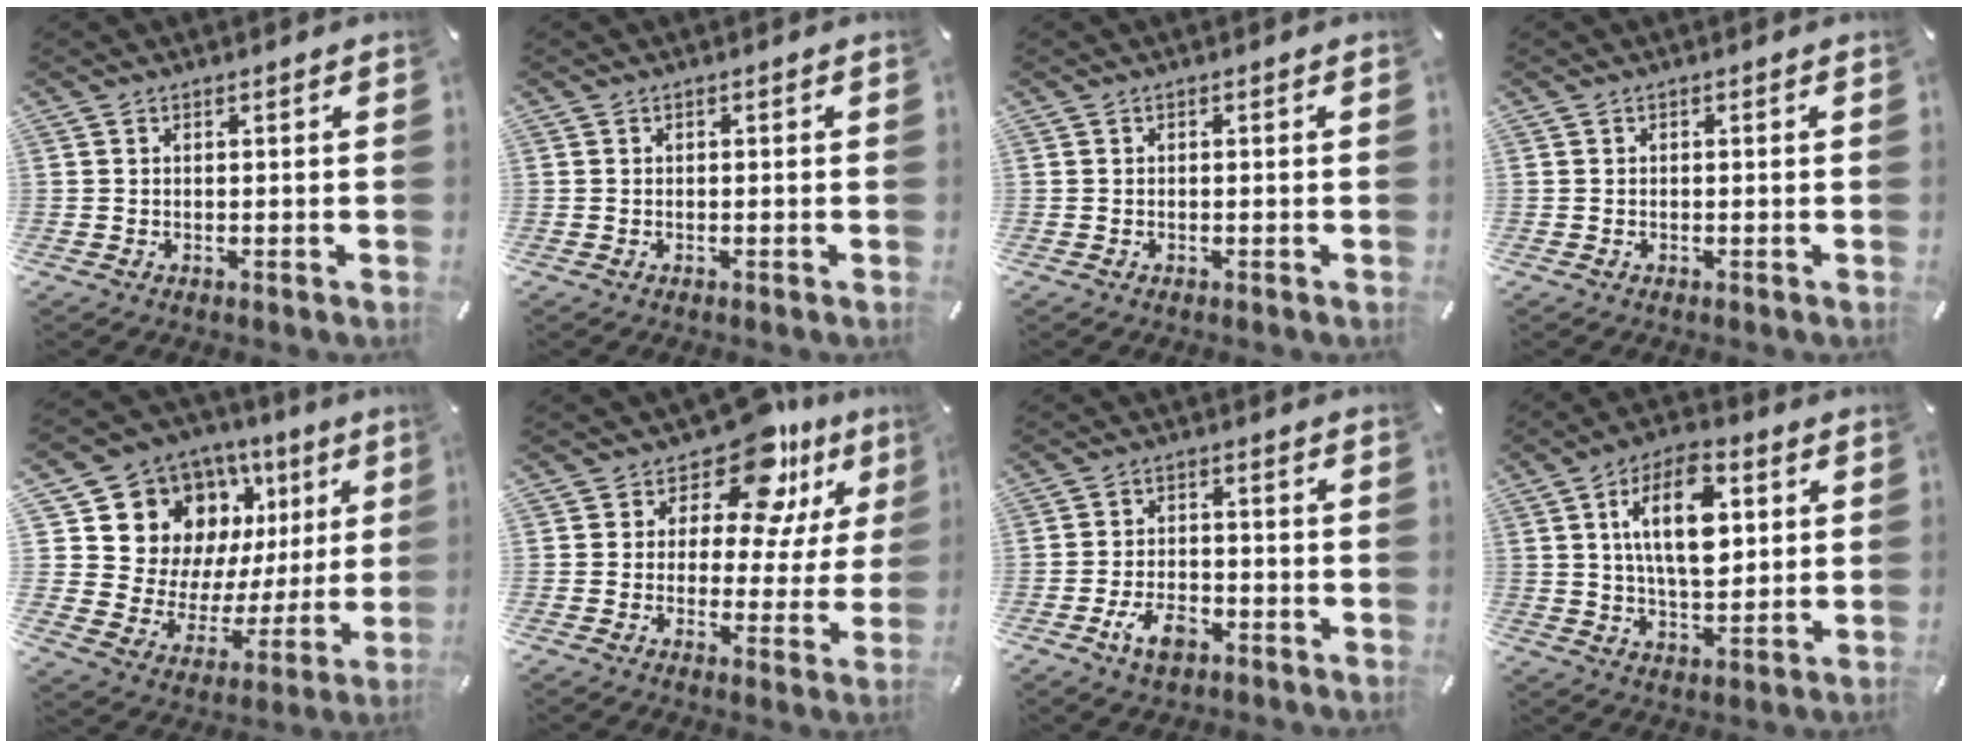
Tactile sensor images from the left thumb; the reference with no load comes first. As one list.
[{"total": 0.0}, {"total": 0.0}, {"total": 0.0}, {"total": 14.9, "force": [9.0, 11.2, 3.9], "torque": [-0.079, -0.084, 0.179]}, {"total": 14.0, "force": [9.2, 7.0, 7.9], "torque": [-0.128, -0.062, 0.161]}, {"total": 6.6, "force": [-3.1, 3.9, 4.2], "torque": [-0.091, 0.013, -0.058]}, {"total": 15.1, "force": [4.2, 8.1, 12.0], "torque": [-0.214, -0.003, 0.068]}]